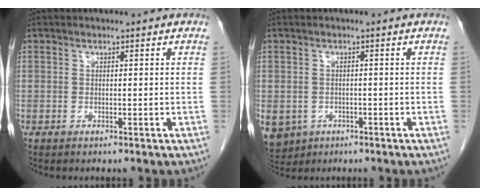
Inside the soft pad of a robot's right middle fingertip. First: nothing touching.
{"total": 9.2, "force": [-4.0, 7.7, 3.3], "torque": [-0.099, -0.003, -0.051]}